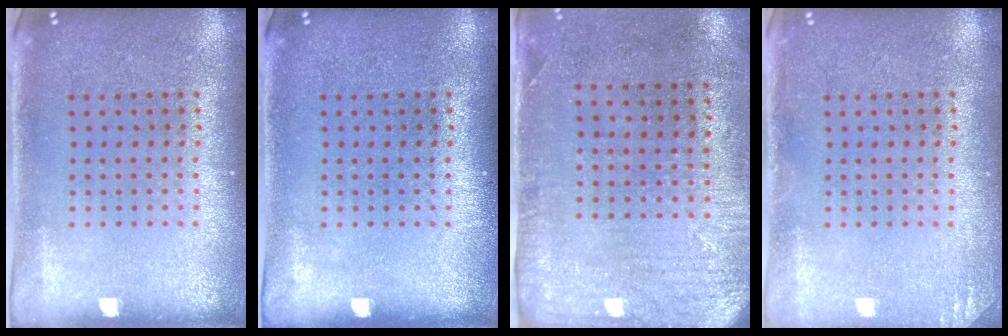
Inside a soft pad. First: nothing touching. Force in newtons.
{"total": 0.0}
{"total": 2.9, "press": 2.3, "slide": 1.7}
{"total": 1.3, "press": 1.3, "slide": 0.1}